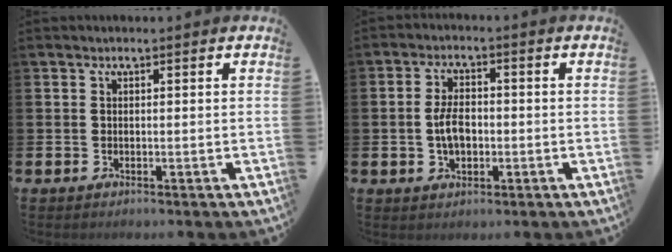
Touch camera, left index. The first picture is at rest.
{"total": 4.2, "force": [-0.5, 2.4, 3.4], "torque": [-0.052, 0.002, -0.012]}